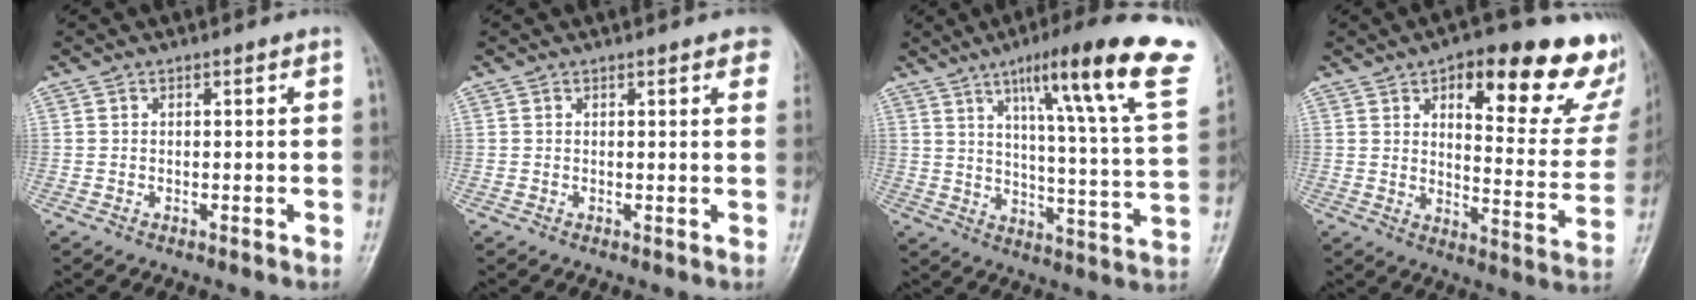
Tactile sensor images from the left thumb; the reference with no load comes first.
{"total": 5.3, "force": [3.5, 1.4, 3.7], "torque": [-0.027, -0.001, 0.029]}
{"total": 25.0, "force": [13.8, 3.0, 20.6], "torque": [-0.275, -0.043, 0.189]}
{"total": 25.6, "force": [13.4, 9.6, 19.7], "torque": [-0.201, -0.041, 0.178]}